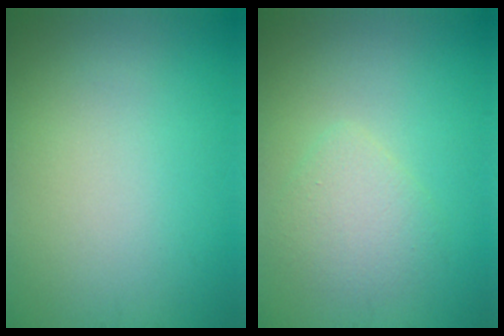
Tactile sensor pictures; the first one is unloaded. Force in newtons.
{"total": 2.4, "press": 2.4, "slide": 0.2}